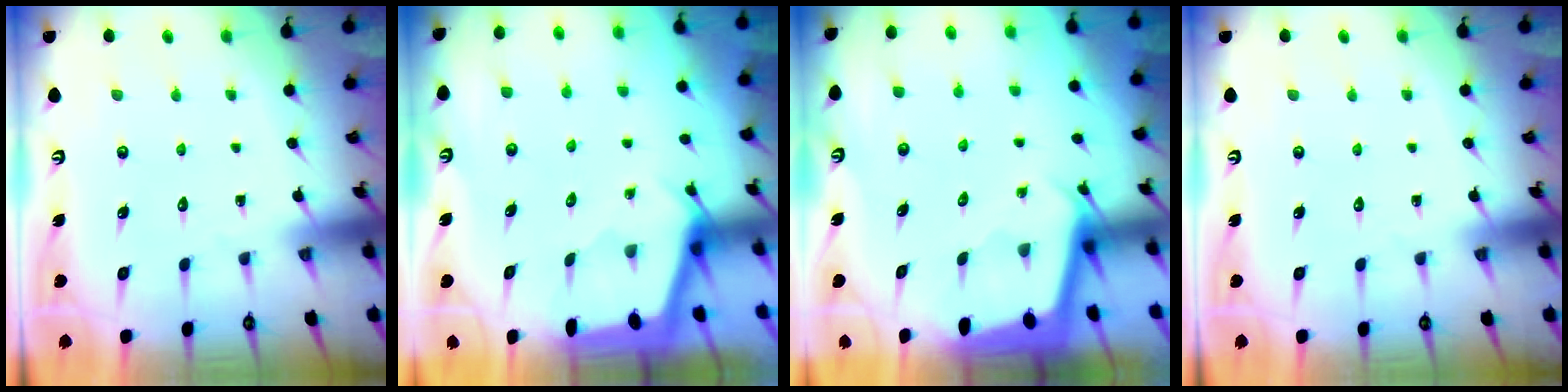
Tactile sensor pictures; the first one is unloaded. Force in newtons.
{"total": 2.1, "press": 2.0, "slide": 0.3}
{"total": 2.0, "press": 2.0, "slide": 0.1}
{"total": 0.0}